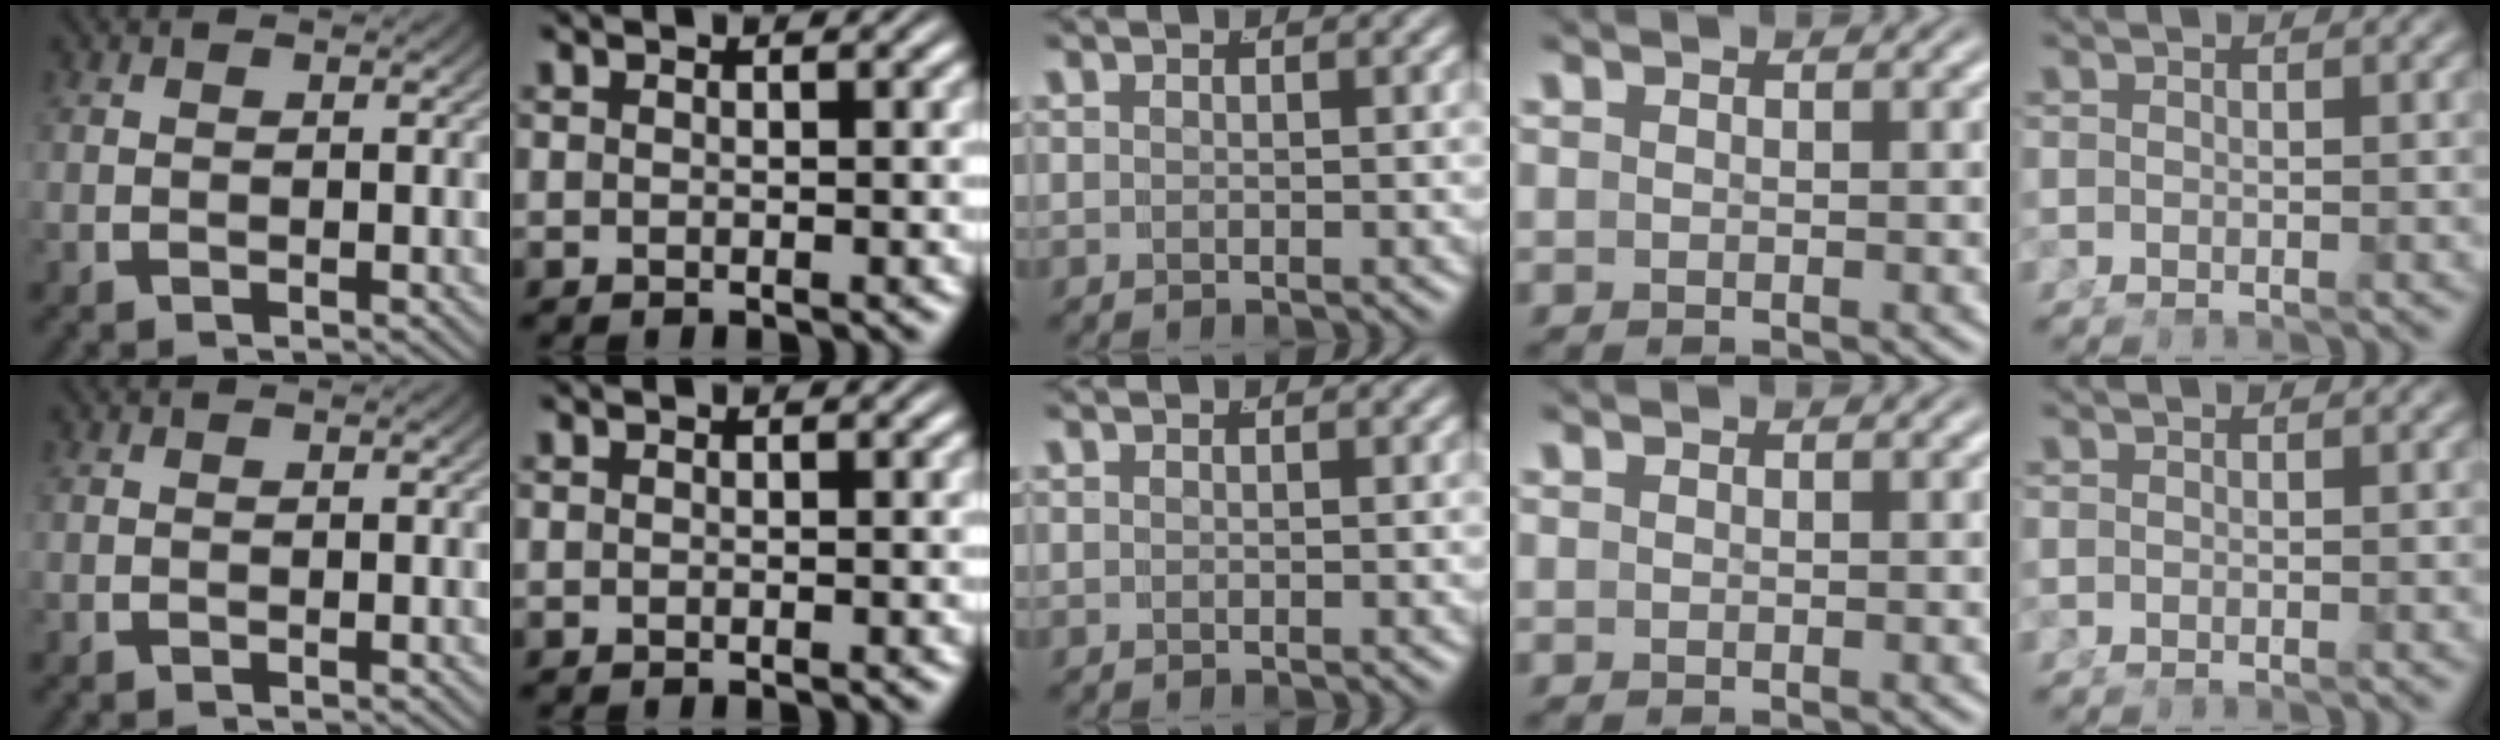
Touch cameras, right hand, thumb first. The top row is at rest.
{}